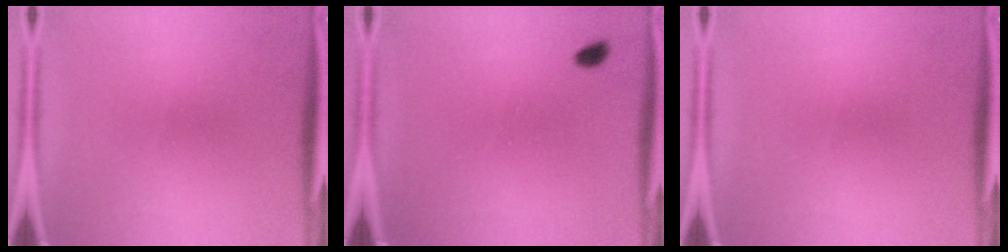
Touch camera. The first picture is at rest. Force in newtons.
{"total": 1.3}
{"total": 0.0}